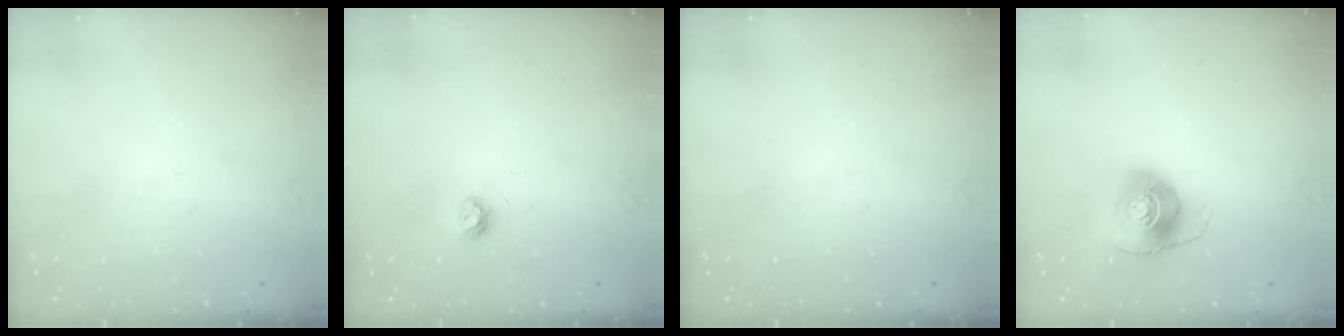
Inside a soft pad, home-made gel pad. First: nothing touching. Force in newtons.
{"total": 3.8, "press": 3.8, "slide": 0.5}
{"total": 0.0}
{"total": 8.8, "press": 8.8, "slide": 0.1}